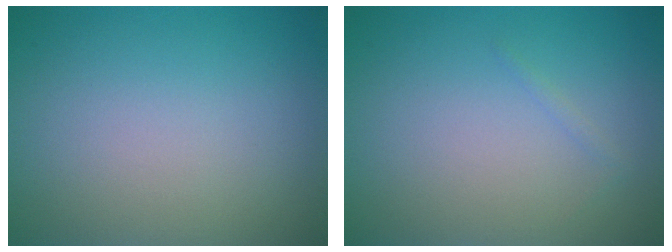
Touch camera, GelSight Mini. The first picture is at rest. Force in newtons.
{"total": 0.5, "press": 0.5, "slide": 0.0}